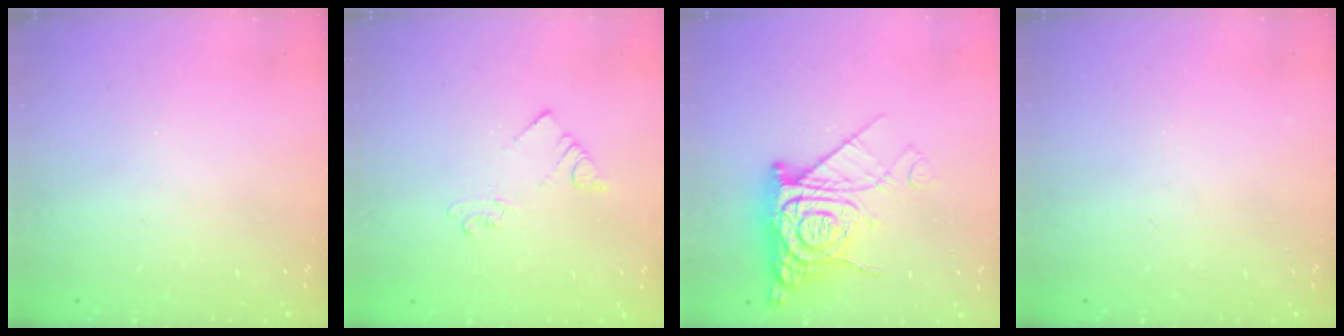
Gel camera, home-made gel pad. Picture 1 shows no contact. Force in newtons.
{"total": 1.4, "press": 1.4, "slide": 0.1}
{"total": 14.9, "press": 14.8, "slide": 1.3}
{"total": 0.0}